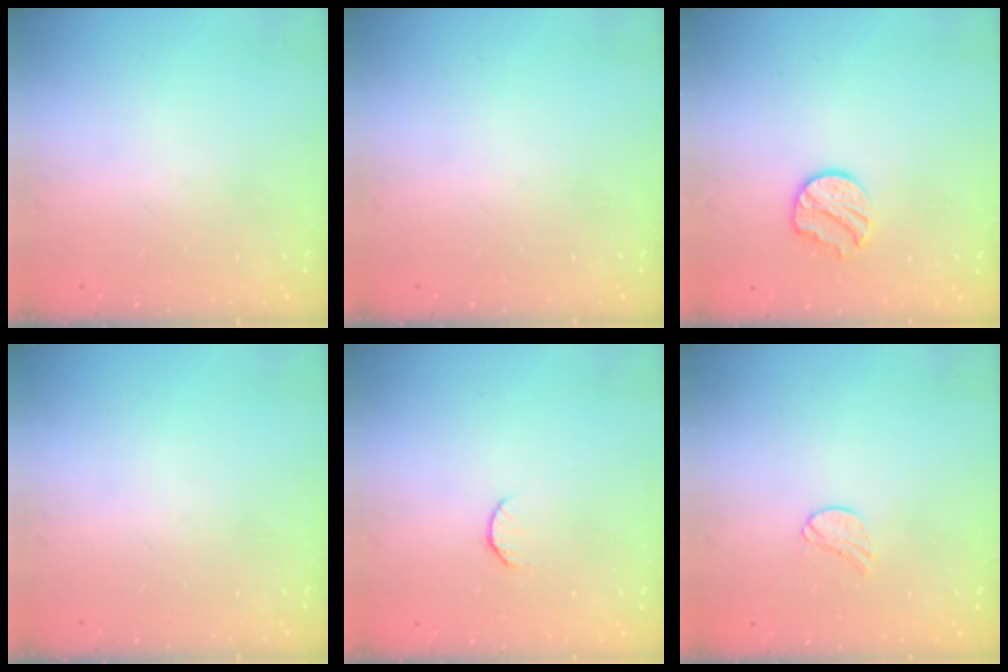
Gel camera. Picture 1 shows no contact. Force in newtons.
{"total": 0.0}
{"total": 10.2, "press": 10.1, "slide": 0.7}
{"total": 0.0}
{"total": 6.8, "press": 6.7, "slide": 0.8}
{"total": 6.2, "press": 6.1, "slide": 0.5}